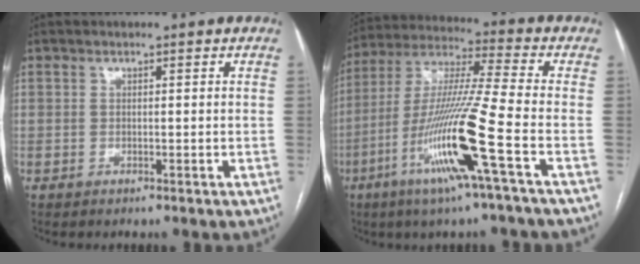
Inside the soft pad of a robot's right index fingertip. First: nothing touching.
{"total": 16.7, "force": [-6.5, -1.3, 15.3], "torque": [-0.309, -0.018, -0.127]}